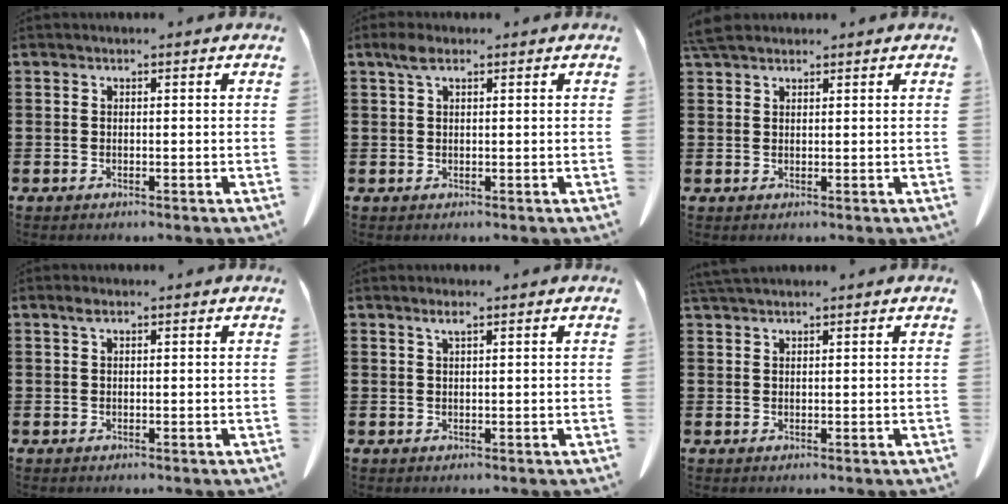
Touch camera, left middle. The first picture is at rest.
{"total": 2.3, "force": [1.2, 0.9, 1.7], "torque": [-0.040, 0.005, 0.021]}
{"total": 3.2, "force": [2.7, 0.9, 1.5], "torque": [-0.039, 0.001, 0.054]}
{"total": 1.0, "force": [0.5, 0.4, 0.8], "torque": [-0.019, 0.001, 0.010]}
{"total": 1.3, "force": [0.8, 0.0, 1.0], "torque": [-0.023, -0.001, 0.015]}
{"total": 1.5, "force": [1.3, 0.0, 0.5], "torque": [-0.014, -0.002, 0.027]}